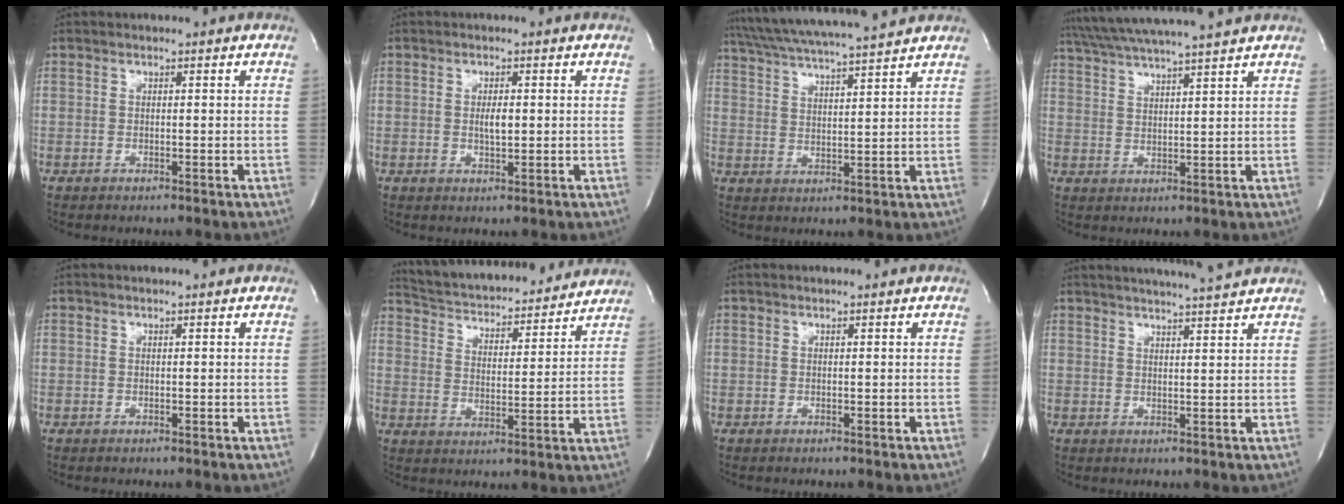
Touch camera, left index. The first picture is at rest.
{"total": 2.2, "force": [0.2, 0.6, 2.1], "torque": [-0.041, -0.001, 0.005]}
{"total": 15.6, "force": [14.0, -0.1, 6.9], "torque": [-0.135, 0.025, 0.216]}
{"total": 13.3, "force": [11.8, -0.9, 6.0], "torque": [-0.114, 0.023, 0.180]}
{"total": 0.6, "force": [0.6, 0.0, 0.2], "torque": [-0.002, 0.005, 0.010]}
{"total": 20.0, "force": [18.7, 3.8, 5.9], "torque": [-0.101, 0.012, 0.269]}
{"total": 0.8, "force": [0.8, -0.1, 0.3], "torque": [-0.006, 0.006, 0.014]}
{"total": 9.5, "force": [8.7, -0.7, 3.6], "torque": [-0.062, 0.009, 0.114]}